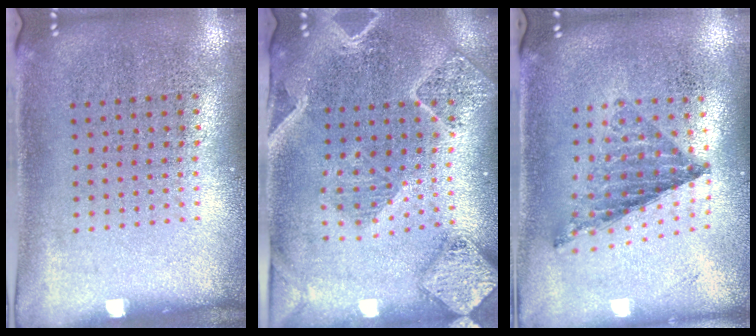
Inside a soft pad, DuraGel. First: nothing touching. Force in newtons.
{"total": 2.5, "press": 2.3, "slide": 1.1}
{"total": 0.7, "press": 0.7, "slide": 0.1}